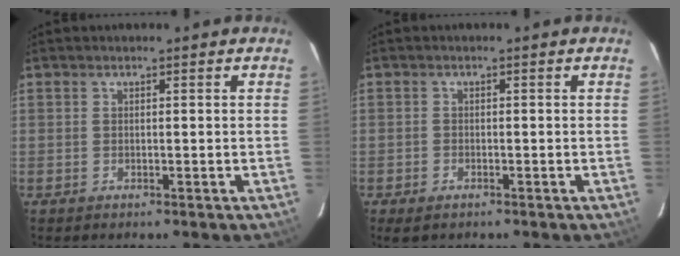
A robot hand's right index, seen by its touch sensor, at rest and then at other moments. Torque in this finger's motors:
{"motor_torque": [-0.20, -0.11, -0.10, -0.02]}